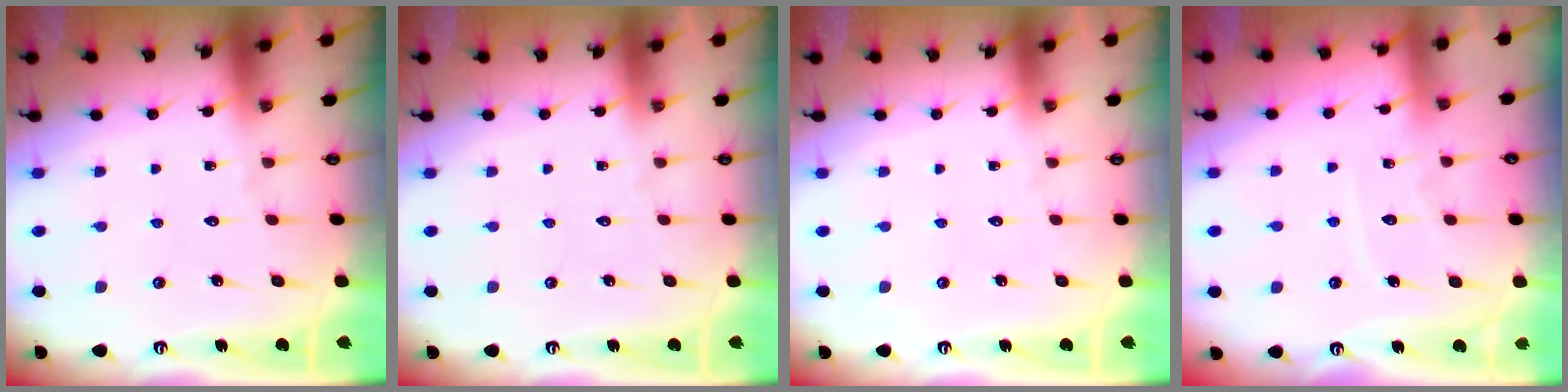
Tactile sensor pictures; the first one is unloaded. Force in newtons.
{"total": 0.0}
{"total": 0.0}
{"total": 5.6, "press": 5.6, "slide": 0.5}